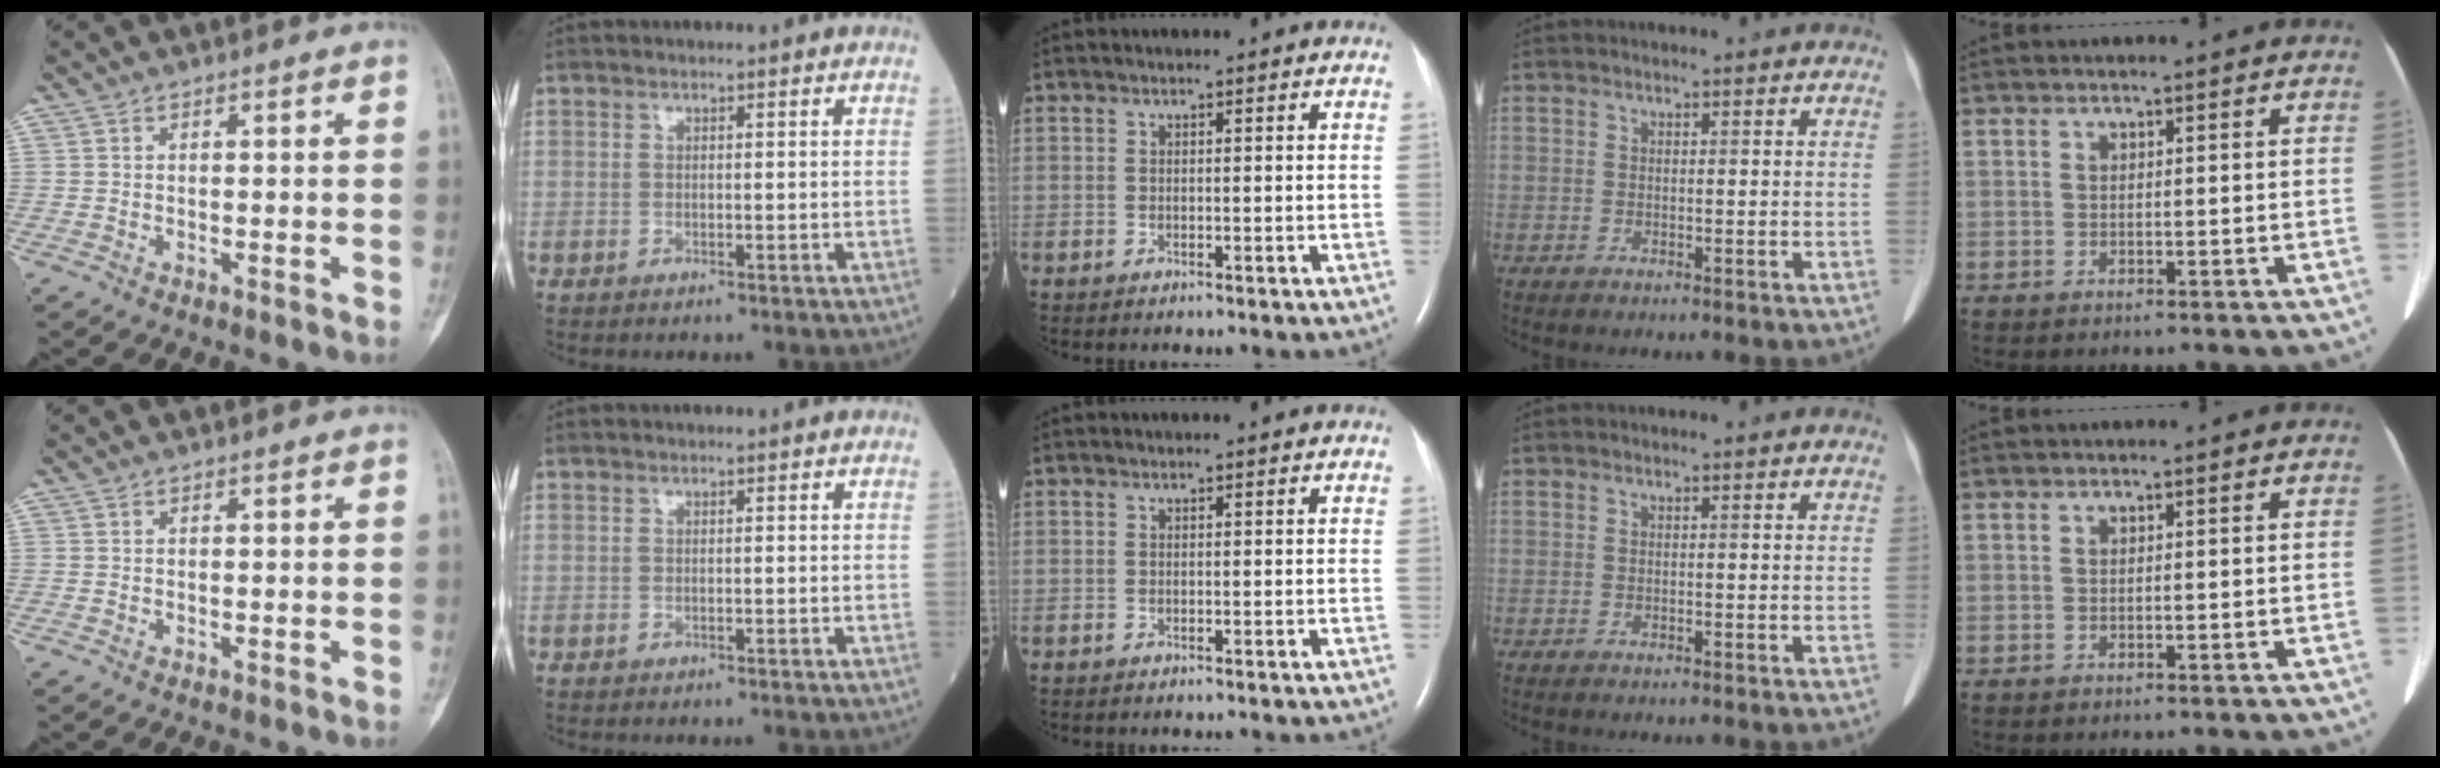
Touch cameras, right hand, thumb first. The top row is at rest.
{}